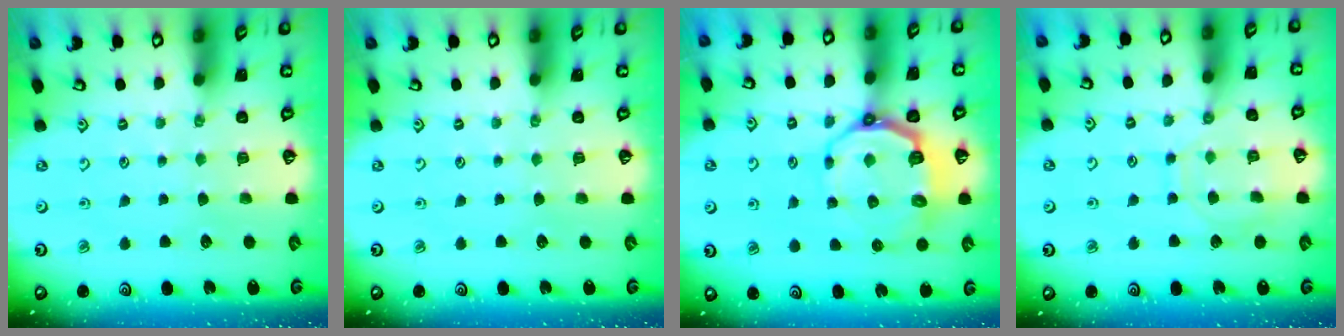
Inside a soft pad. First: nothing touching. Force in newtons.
{"total": 0.0}
{"total": 9.1, "press": 8.1, "slide": 4.2}
{"total": 9.0, "press": 9.0, "slide": 0.8}